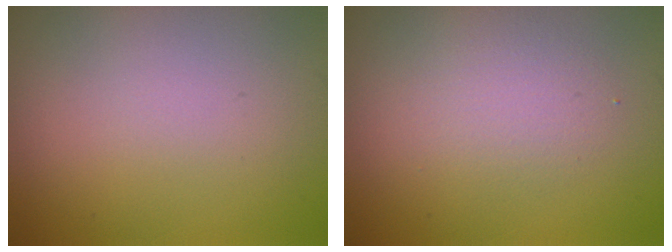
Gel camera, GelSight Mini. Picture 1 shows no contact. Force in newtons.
{"total": 2.3, "press": 2.3, "slide": 0.2}